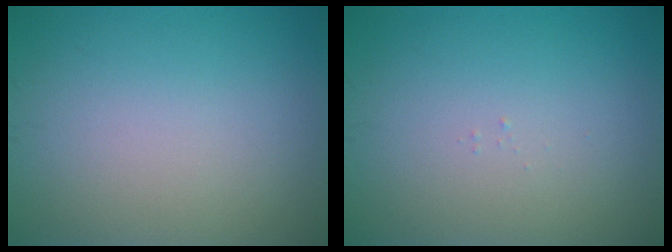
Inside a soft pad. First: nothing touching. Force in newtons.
{"total": 0.0}